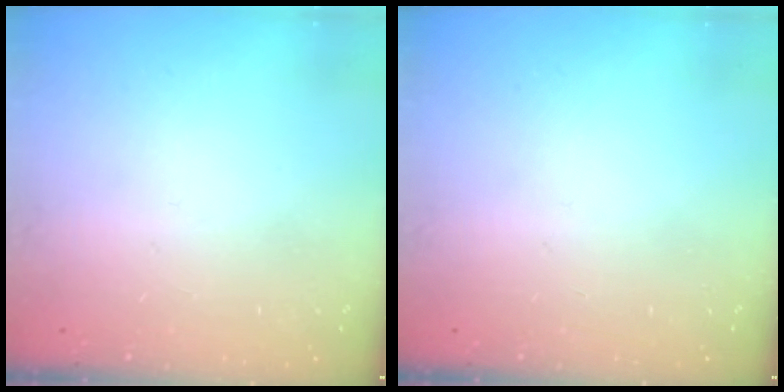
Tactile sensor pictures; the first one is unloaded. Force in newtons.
{"total": 0.0}